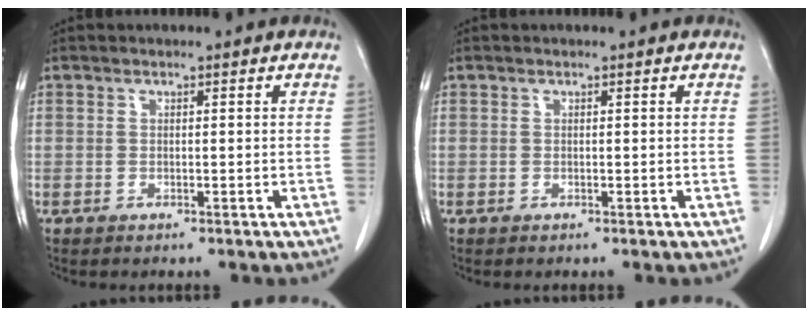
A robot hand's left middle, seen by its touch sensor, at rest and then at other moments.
{"total": 0.0}